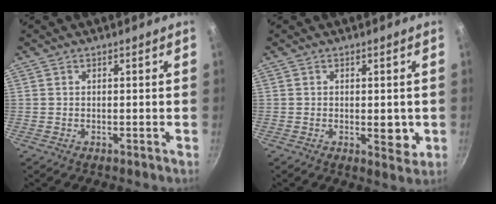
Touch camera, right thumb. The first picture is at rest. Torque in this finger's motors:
{"motor_torque": [2.92, 2.08, 1.31, -0.93, 0.39]}